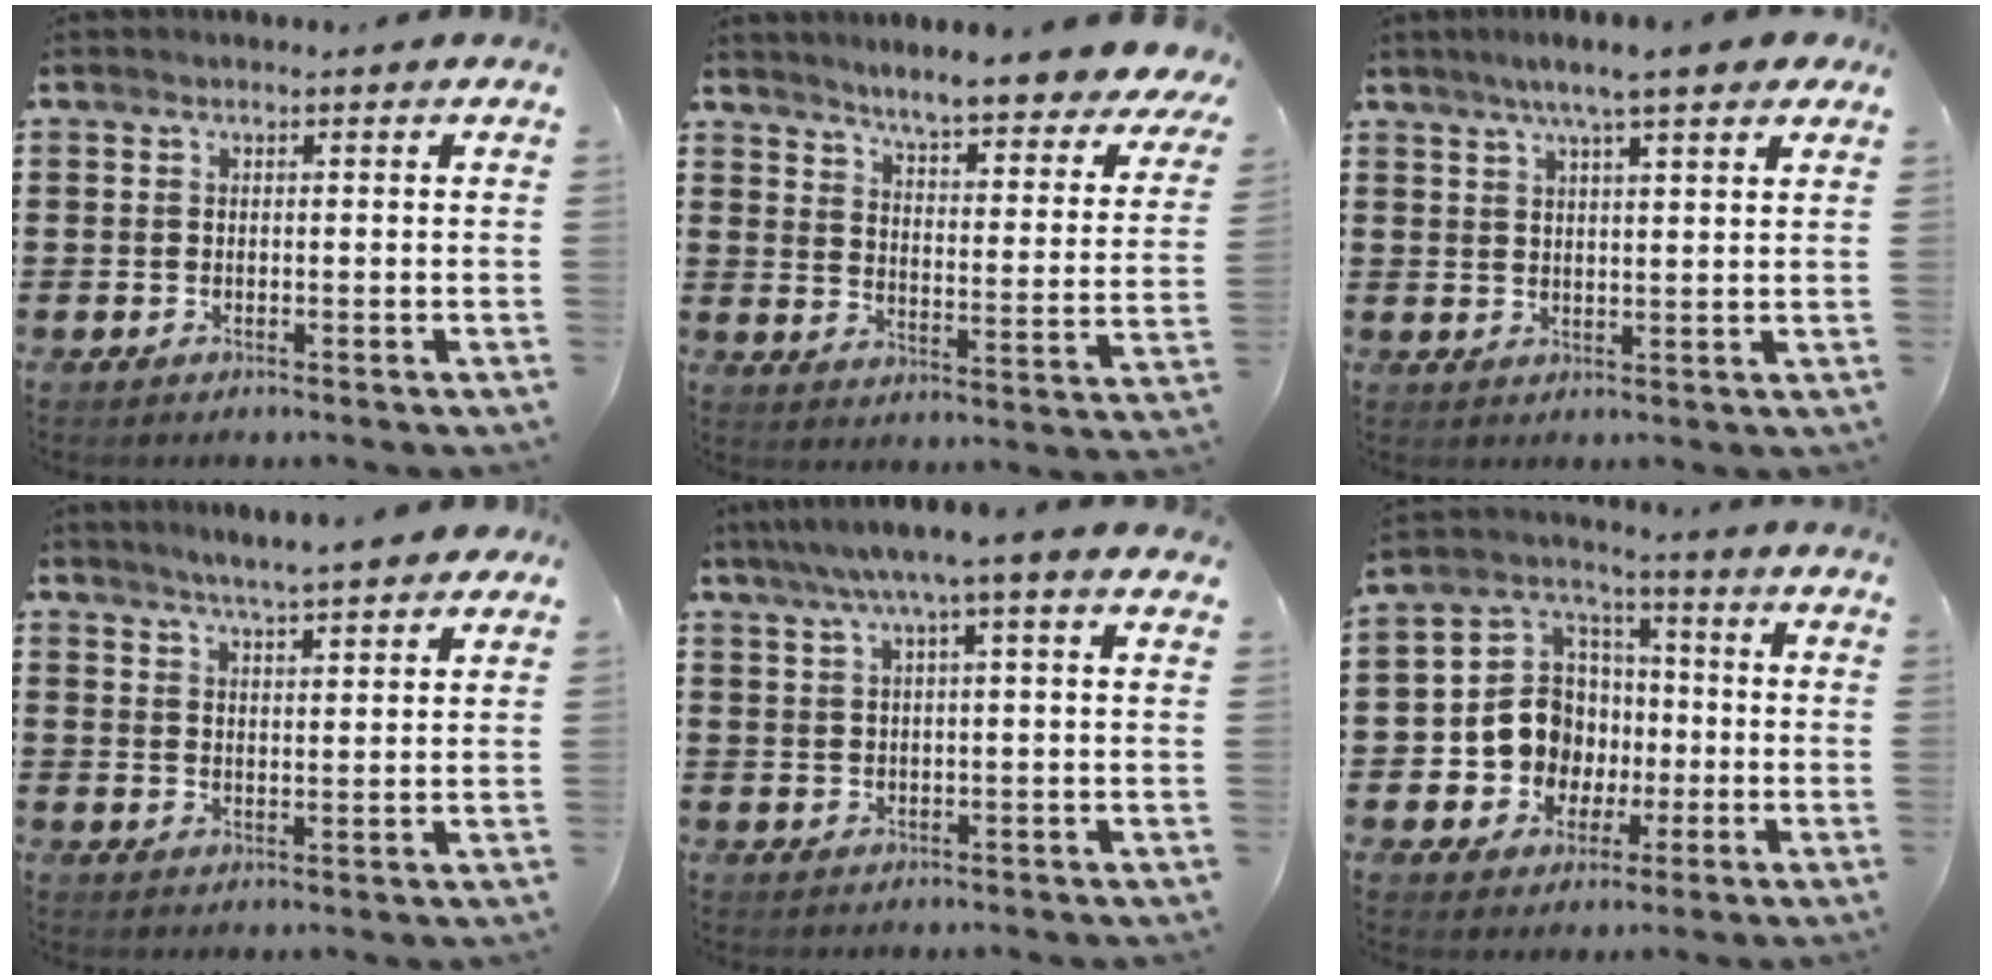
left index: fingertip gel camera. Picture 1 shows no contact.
{"total": 5.3, "force": [4.9, -0.7, 1.8], "torque": [-0.051, -0.049, 0.076]}
{"total": 5.8, "force": [4.4, 0.4, 3.7], "torque": [-0.076, -0.005, 0.076]}
{"total": 3.9, "force": [3.8, -0.3, 1.1], "torque": [-0.034, -0.011, 0.066]}
{"total": 4.2, "force": [2.5, -0.2, 3.4], "torque": [-0.074, 0.000, 0.040]}
{"total": 10.0, "force": [-1.0, 9.5, 3.1], "torque": [-0.100, 0.004, -0.014]}